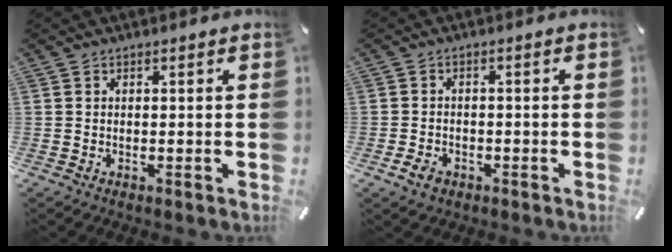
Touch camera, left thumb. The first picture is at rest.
{"total": 3.0, "force": [-1.8, 2.1, 1.2], "torque": [-0.025, 0.008, -0.035]}